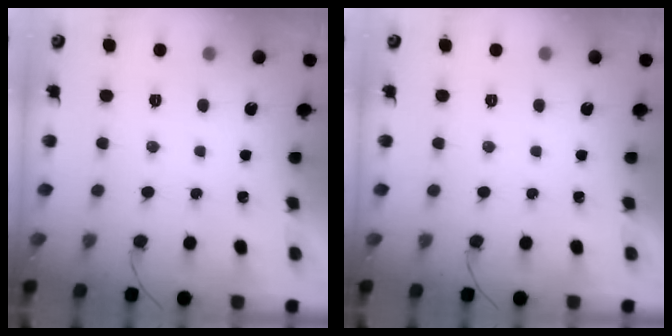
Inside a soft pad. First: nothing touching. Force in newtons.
{"total": 0.0}